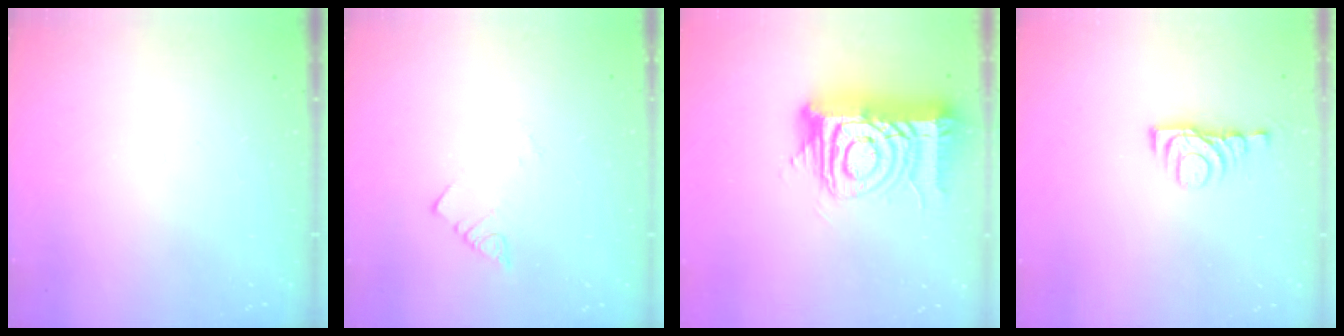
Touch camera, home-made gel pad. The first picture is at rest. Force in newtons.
{"total": 1.9, "press": 1.9, "slide": 0.1}
{"total": 16.0, "press": 15.9, "slide": 1.6}
{"total": 5.0, "press": 4.9, "slide": 0.7}